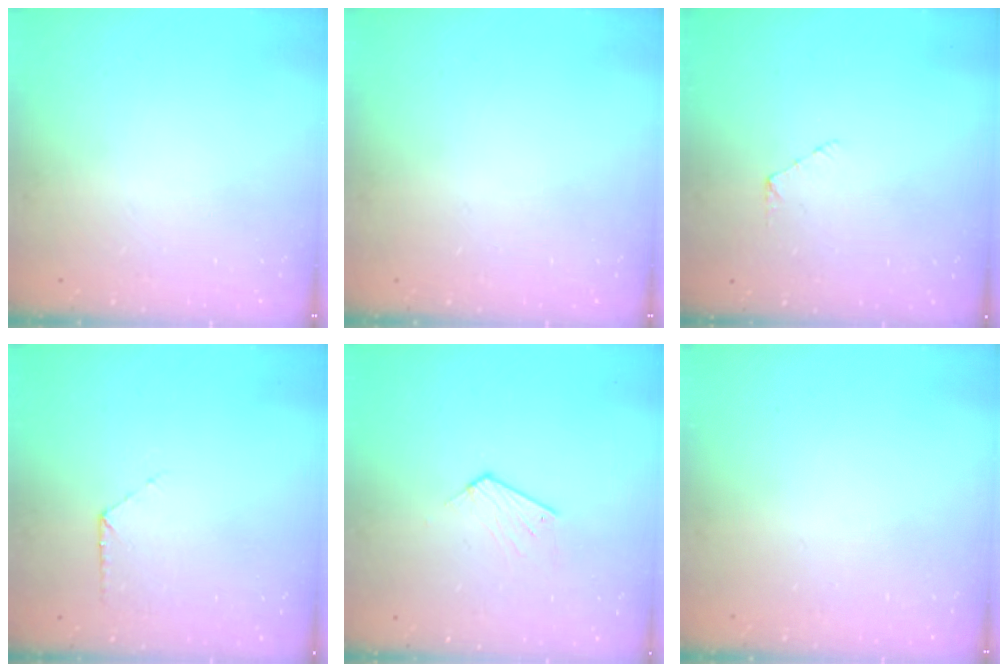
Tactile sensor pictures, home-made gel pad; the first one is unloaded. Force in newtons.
{"total": 0.0}
{"total": 3.2, "press": 3.2, "slide": 0.1}
{"total": 5.0, "press": 5.0, "slide": 0.5}
{"total": 4.9, "press": 4.9, "slide": 0.3}
{"total": 0.0}